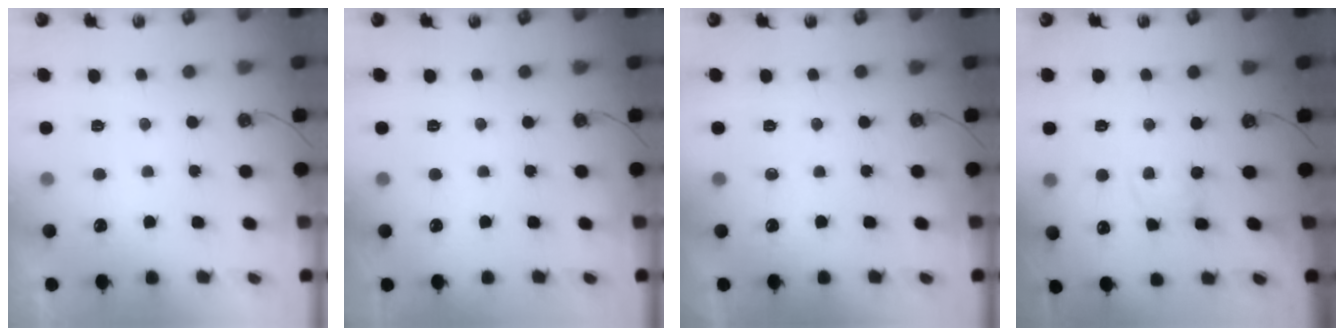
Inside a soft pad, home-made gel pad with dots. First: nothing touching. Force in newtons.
{"total": 0.0}
{"total": 0.0}
{"total": 1.6, "press": 1.6, "slide": 0.2}